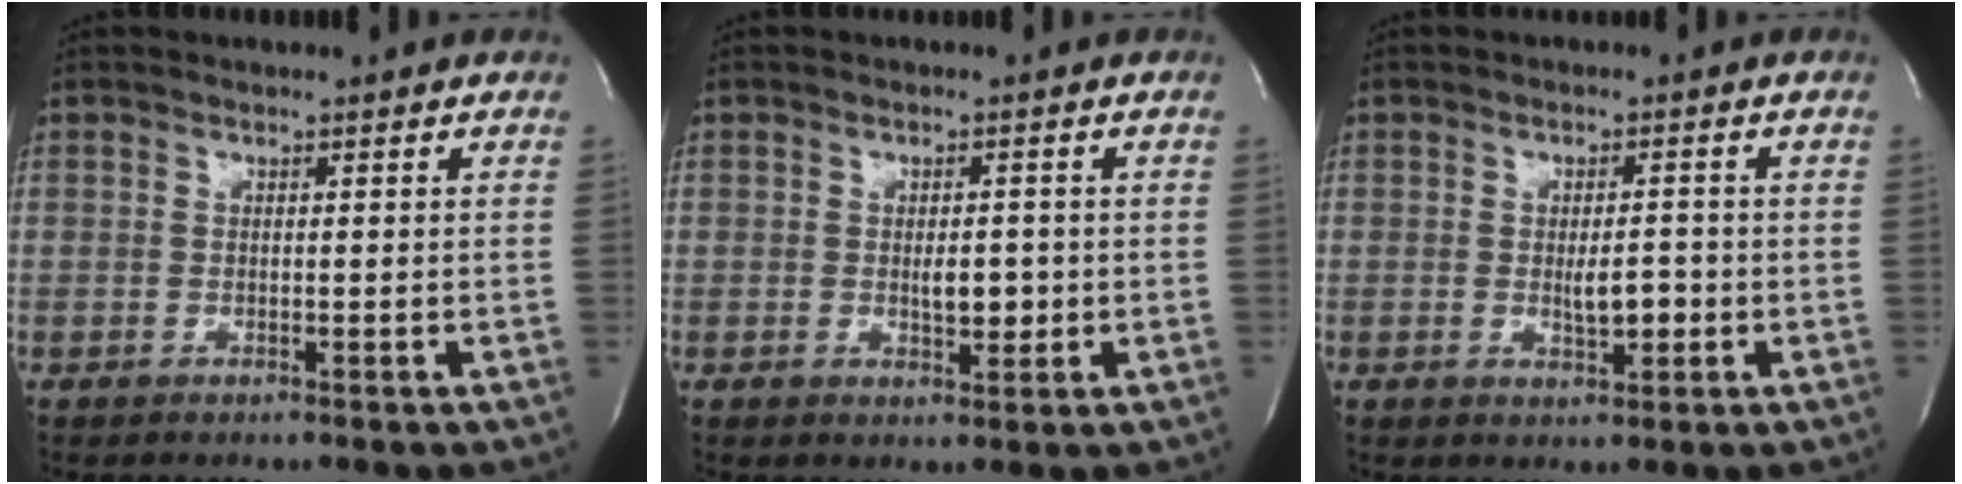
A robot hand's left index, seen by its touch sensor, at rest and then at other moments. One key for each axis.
{"total": 2.9, "fx": -0.3, "fy": 1.3, "fz": 2.6, "tx": -0.043, "ty": -0.002, "tz": 0.000}
{"total": 3.6, "fx": -0.7, "fy": 1.2, "fz": 3.3, "tx": -0.055, "ty": -0.002, "tz": -0.005}